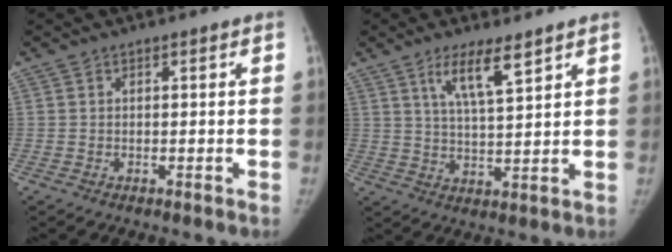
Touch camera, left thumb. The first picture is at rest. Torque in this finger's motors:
{"motor_torque": [0.05, 0.16, 0.09, 0.29, 0.05]}